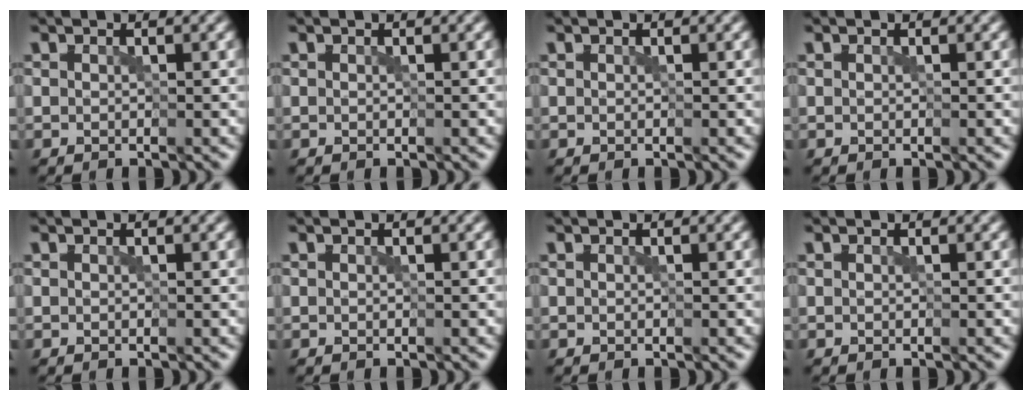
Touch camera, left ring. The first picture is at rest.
{"total": 0.0}
{"total": 0.0}
{"total": 0.0}
{"total": 0.0}
{"total": 0.0}
{"total": 0.0}
{"total": 0.0}